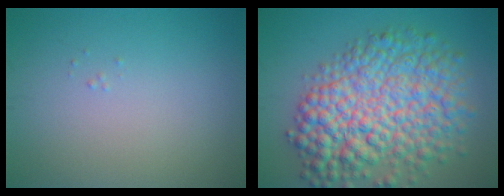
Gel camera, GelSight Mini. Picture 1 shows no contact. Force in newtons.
{"total": 10.8, "press": 10.8, "slide": 0.2}